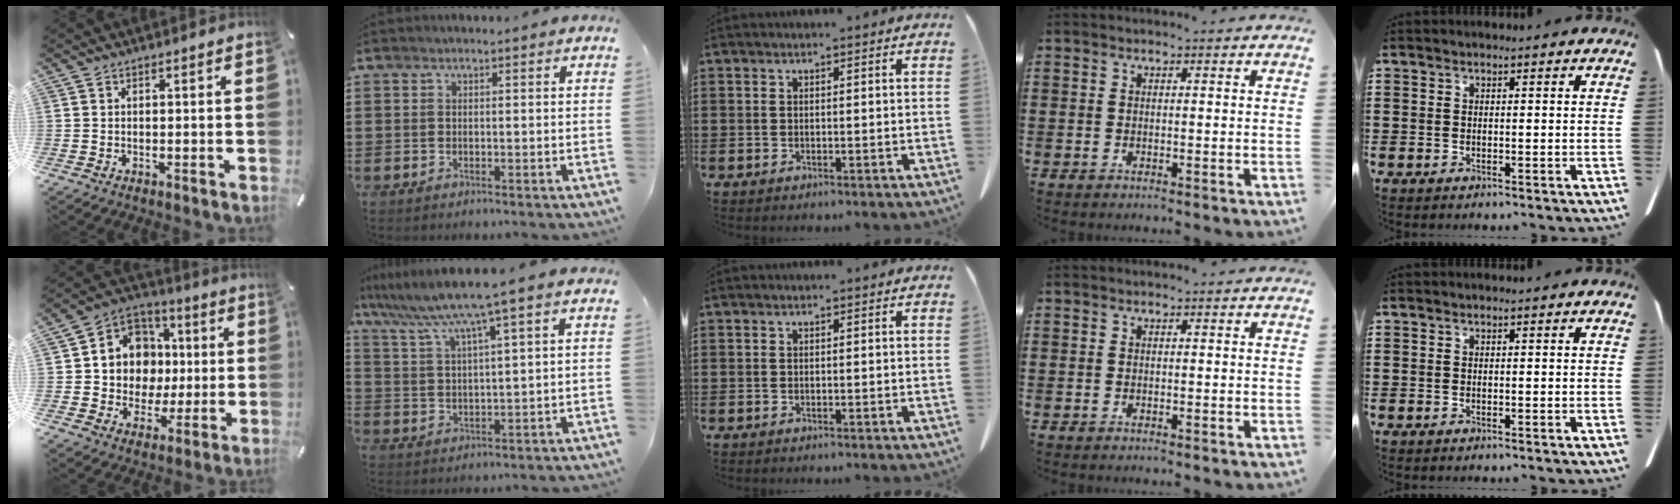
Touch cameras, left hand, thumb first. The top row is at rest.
{"thumb": {"total": 12.3, "force": [0.2, 11.9, 3.0], "torque": [-0.045, 0.000, 0.015]}, "index": {"total": 6.9, "force": [5.3, -0.9, 4.3], "torque": [-0.103, -0.033, 0.086]}}